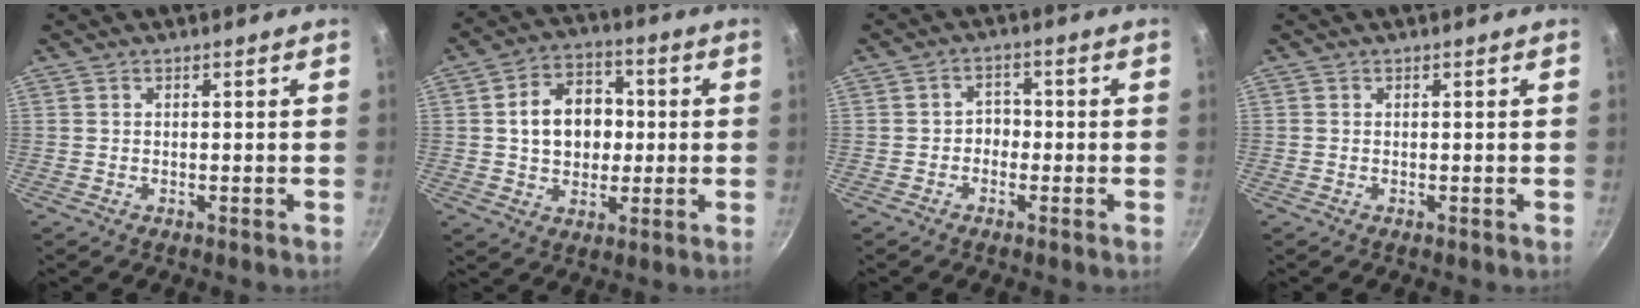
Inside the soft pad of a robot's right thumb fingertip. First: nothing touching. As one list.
[{"total": 11.8, "force": [0.8, 9.1, 7.5], "torque": [-0.088, 0.017, 0.008]}, {"total": 2.8, "force": [-1.0, 2.3, 1.3], "torque": [0.002, 0.015, -0.021]}, {"total": 0.0}]